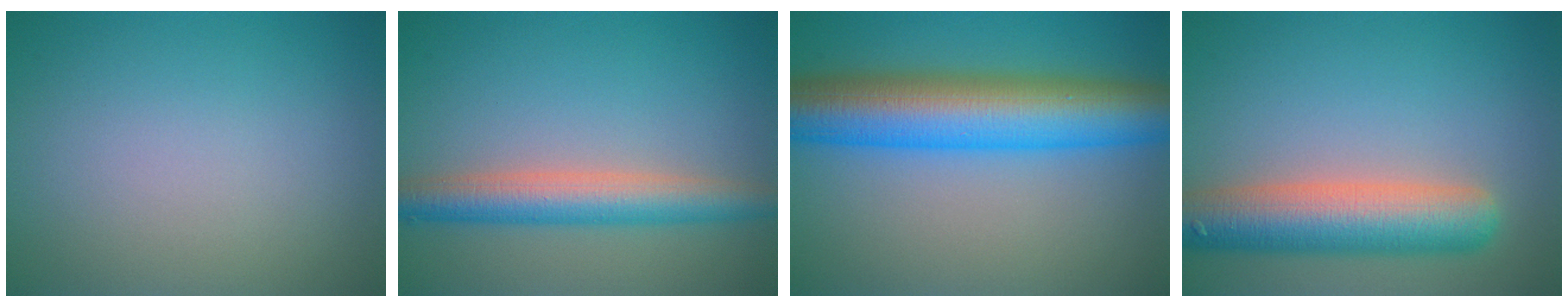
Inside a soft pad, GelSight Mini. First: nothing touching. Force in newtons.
{"total": 5.0, "press": 5.0, "slide": 0.1}
{"total": 10.9, "press": 10.9, "slide": 0.2}
{"total": 7.9, "press": 7.9, "slide": 0.5}